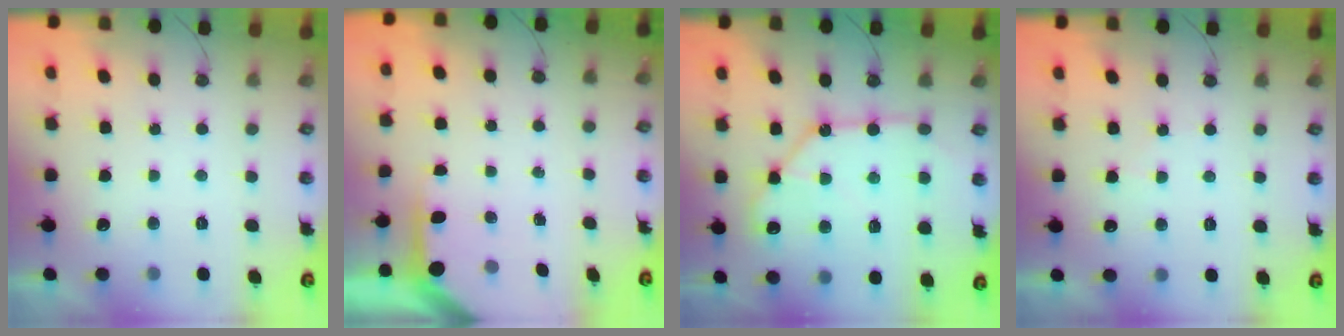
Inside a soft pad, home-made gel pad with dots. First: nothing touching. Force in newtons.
{"total": 3.9, "press": 3.9, "slide": 0.4}
{"total": 12.4, "press": 12.3, "slide": 1.6}
{"total": 3.5, "press": 3.5, "slide": 0.5}